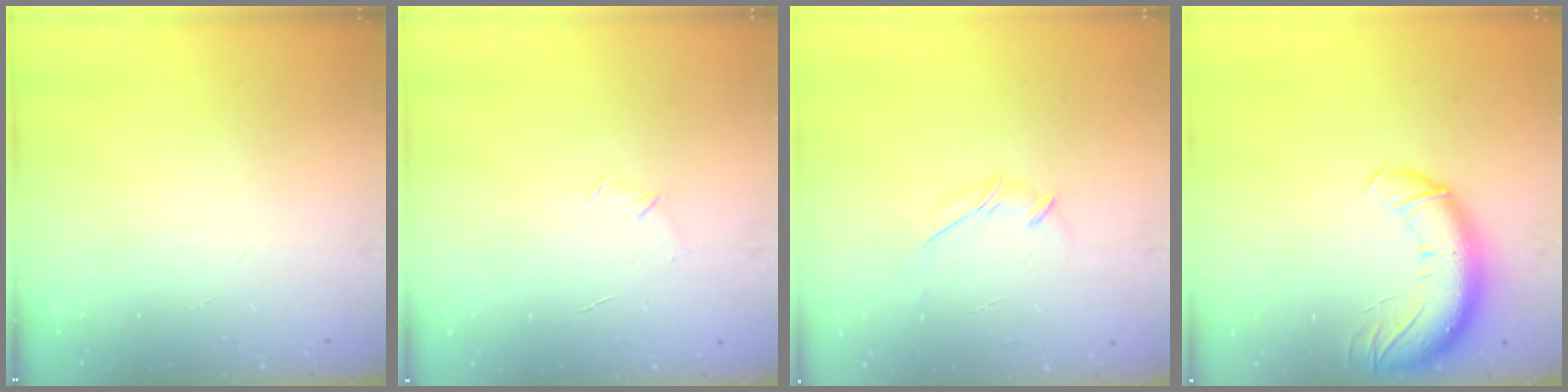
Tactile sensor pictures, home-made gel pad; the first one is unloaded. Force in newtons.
{"total": 4.7, "press": 4.5, "slide": 1.3}
{"total": 4.1, "press": 4.0, "slide": 0.9}
{"total": 12.8, "press": 12.5, "slide": 3.1}